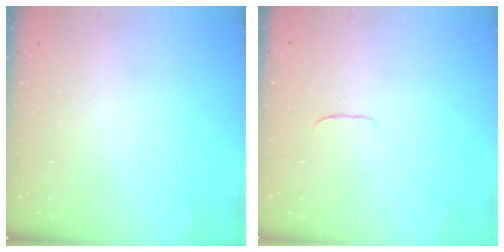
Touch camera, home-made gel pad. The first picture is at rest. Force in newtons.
{"total": 3.1, "press": 3.1, "slide": 0.2}